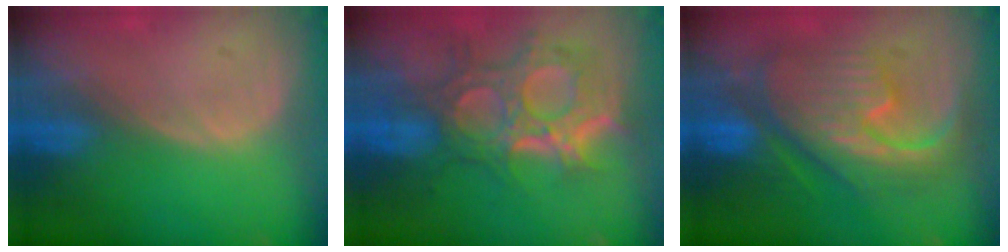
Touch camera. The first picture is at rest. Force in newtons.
{"total": 12.0, "press": 10.6, "slide": 5.6}
{"total": 12.1, "press": 12.0, "slide": 1.4}